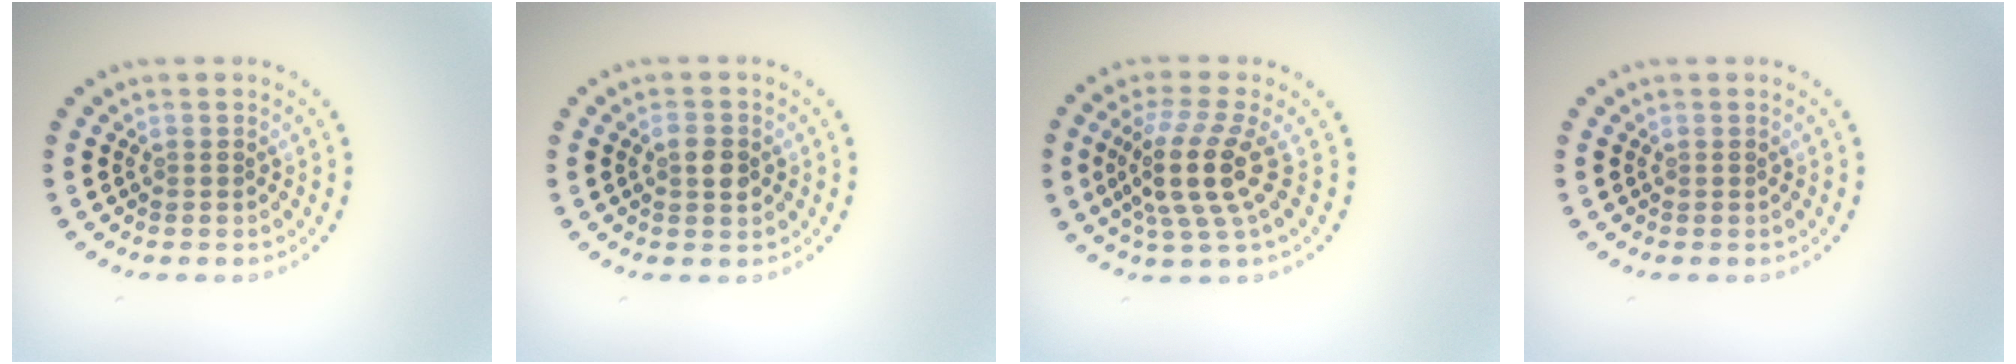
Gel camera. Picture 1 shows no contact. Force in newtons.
{"total": 1.7, "press": 1.7, "slide": 0.2}
{"total": 4.8, "press": 3.6, "slide": 3.2}
{"total": 0.0}